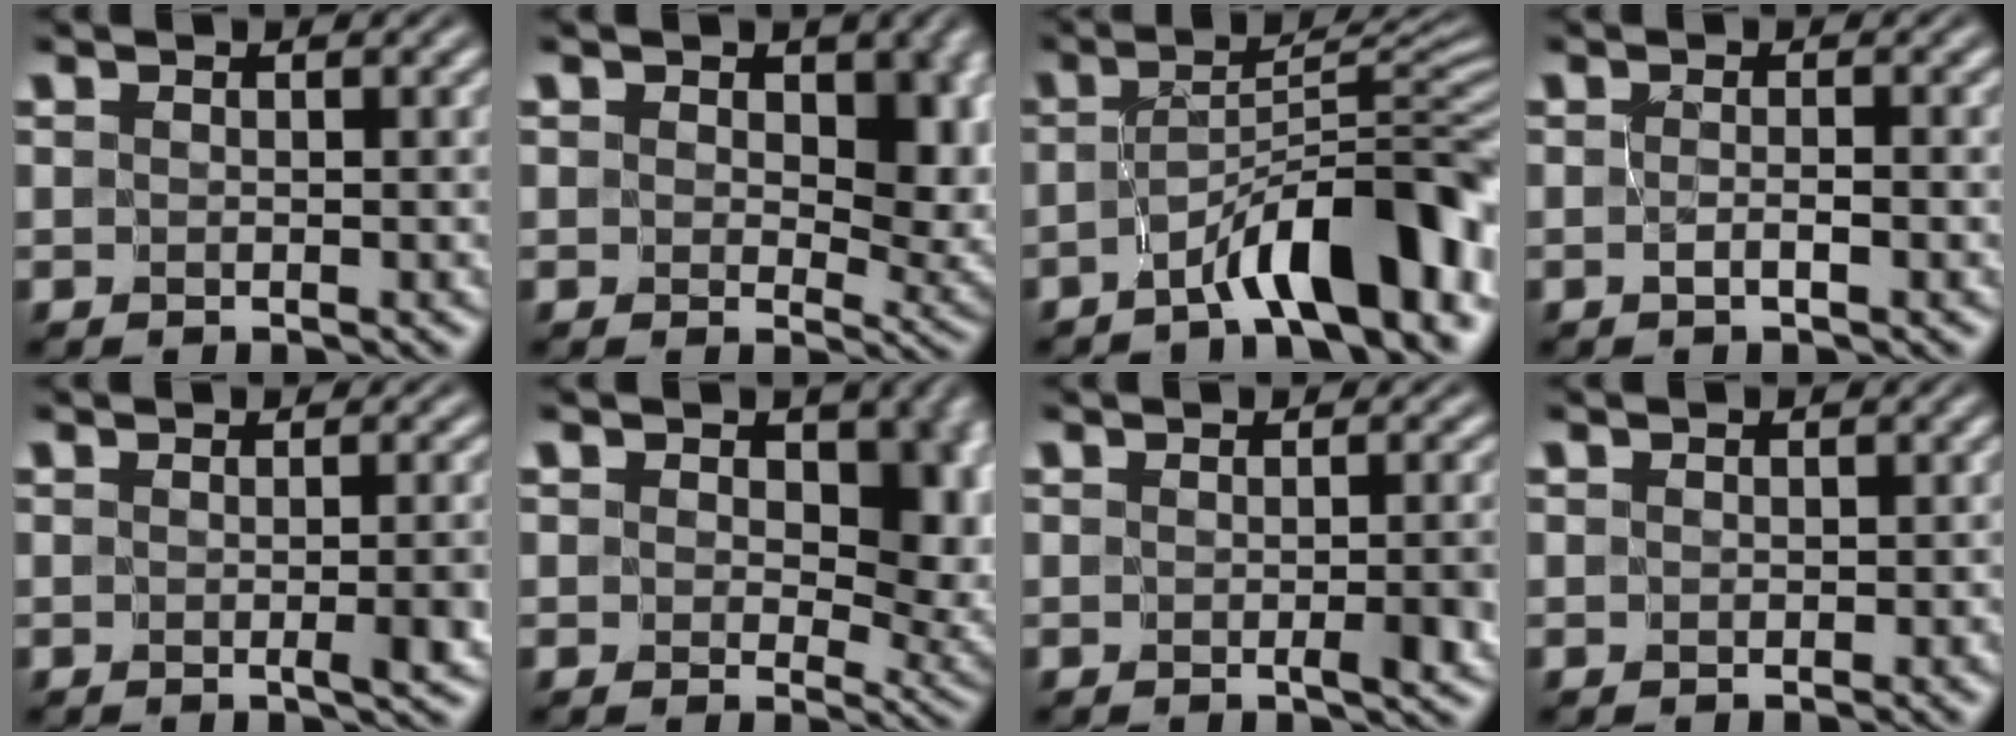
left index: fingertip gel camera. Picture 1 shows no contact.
{"total": 7.6, "force": [2.0, 4.6, 5.7], "torque": [-0.070, -0.014, 0.036]}
{"total": 8.0, "force": [-4.1, 1.5, 6.7], "torque": [-0.094, 0.011, -0.067]}
{"total": 0.9, "force": [-0.6, -0.2, 0.6], "torque": [-0.011, -0.005, -0.008]}
{"total": 2.3, "force": [-0.5, 0.1, 2.2], "torque": [-0.030, -0.008, -0.005]}
{"total": 8.8, "force": [2.1, 5.6, 6.4], "torque": [-0.073, -0.009, 0.030]}
{"total": 2.1, "force": [-0.6, 0.2, 2.0], "torque": [-0.028, -0.007, -0.005]}
{"total": 0.7, "force": [-0.2, 0.7, 0.1], "torque": [0.008, -0.003, -0.001]}